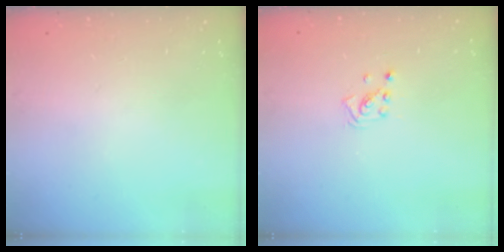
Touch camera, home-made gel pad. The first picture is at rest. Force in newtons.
{"total": 1.9, "press": 1.9, "slide": 0.1}